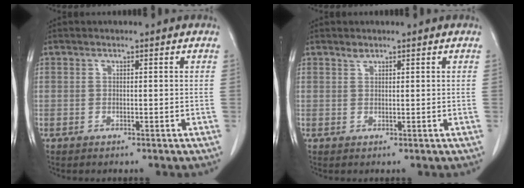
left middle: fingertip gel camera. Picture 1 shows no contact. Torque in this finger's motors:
{"motor_torque": [0.58, -0.42, -0.06, -0.01]}